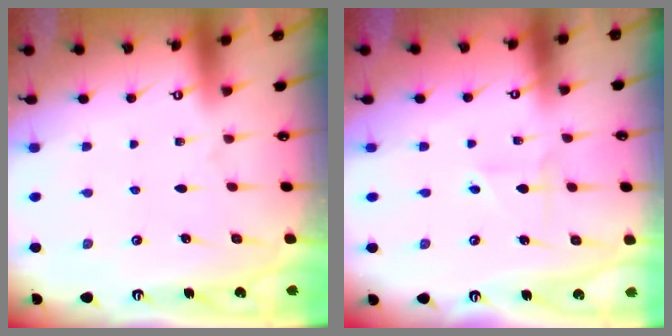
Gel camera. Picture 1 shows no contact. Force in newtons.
{"total": 2.0, "press": 2.0, "slide": 0.5}